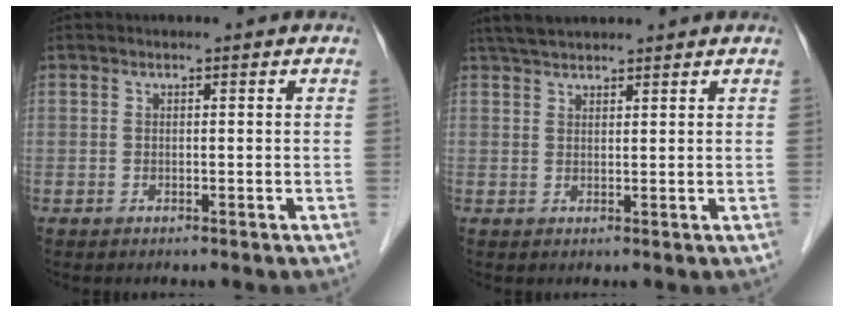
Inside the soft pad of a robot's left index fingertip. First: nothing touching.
{"total": 4.2, "force": [3.7, 0.8, 1.8], "torque": [-0.033, 0.023, 0.068]}